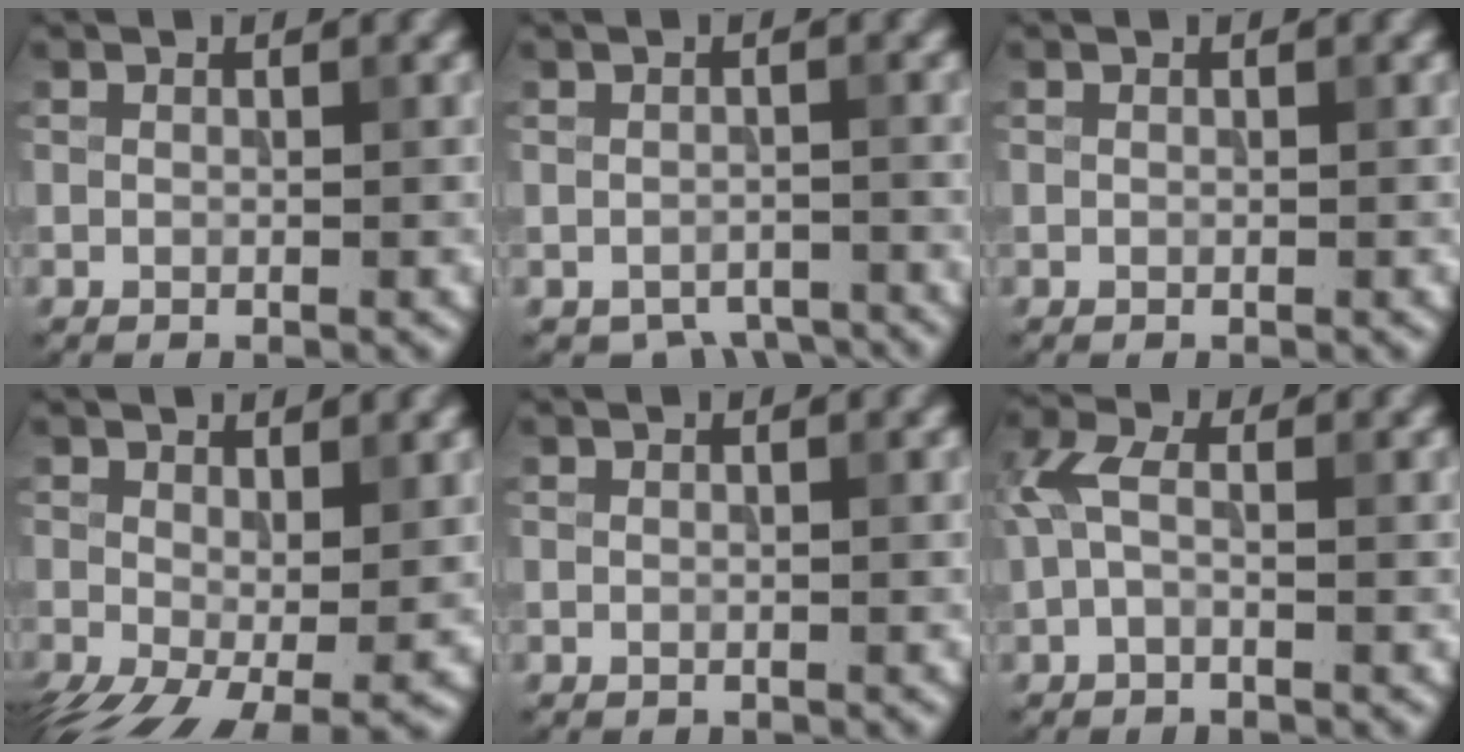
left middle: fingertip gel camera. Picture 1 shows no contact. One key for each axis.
{"total": 3.3, "fx": -2.9, "fy": 1.3, "fz": 0.7, "tx": -0.007, "ty": -0.011, "tz": -0.041}
{"total": 0.0}
{"total": 6.8, "fx": -2.1, "fy": 3.3, "fz": 5.6, "tx": -0.113, "ty": -0.028, "tz": -0.024}
{"total": 0.0}
{"total": 2.7, "fx": -0.2, "fy": 1.3, "fz": 2.3, "tx": -0.057, "ty": 0.011, "tz": -0.011}